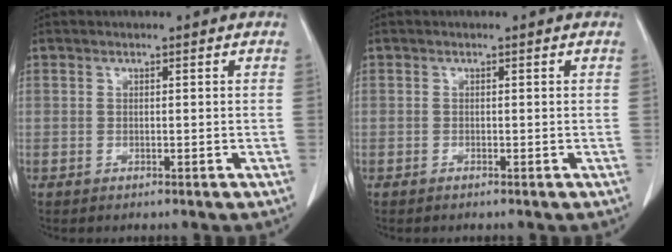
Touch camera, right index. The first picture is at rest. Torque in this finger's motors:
{"motor_torque": [-0.09, -0.01, -0.07, -0.01]}